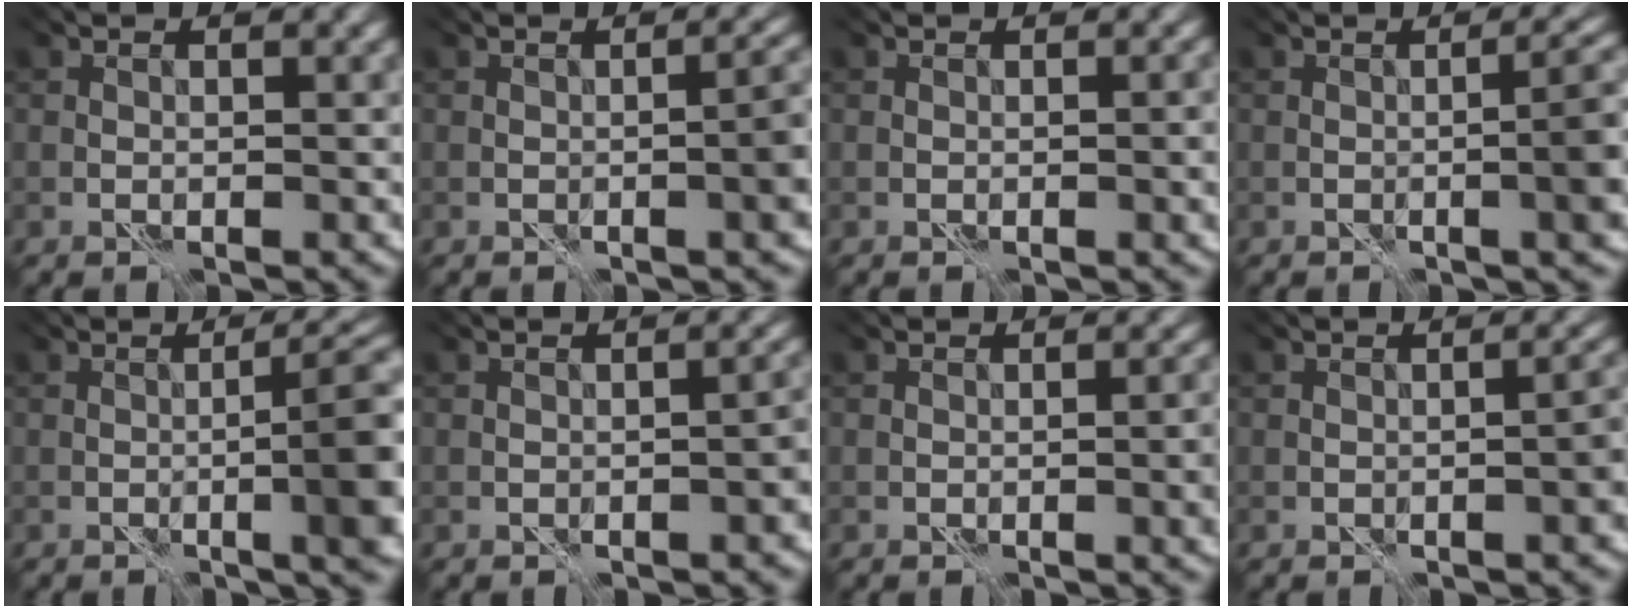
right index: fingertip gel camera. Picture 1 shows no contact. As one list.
[{"total": 3.3, "force": [-0.6, 0.4, 3.2], "torque": [-0.028, 0.013, -0.009]}, {"total": 1.3, "force": [0.2, 0.2, 1.3], "torque": [-0.016, 0.005, 0.006]}, {"total": 4.7, "force": [-0.6, 0.7, 4.6], "torque": [-0.045, 0.013, -0.009]}, {"total": 7.3, "force": [-0.5, 1.3, 7.1], "torque": [-0.073, 0.012, -0.004]}, {"total": 1.9, "force": [-0.7, 0.1, 1.8], "torque": [-0.018, 0.009, -0.007]}, {"total": 3.0, "force": [-0.1, 0.7, 2.9], "torque": [-0.021, 0.005, 0.004]}, {"total": 2.3, "force": [-0.7, 0.1, 2.2], "torque": [-0.016, 0.011, -0.006]}]